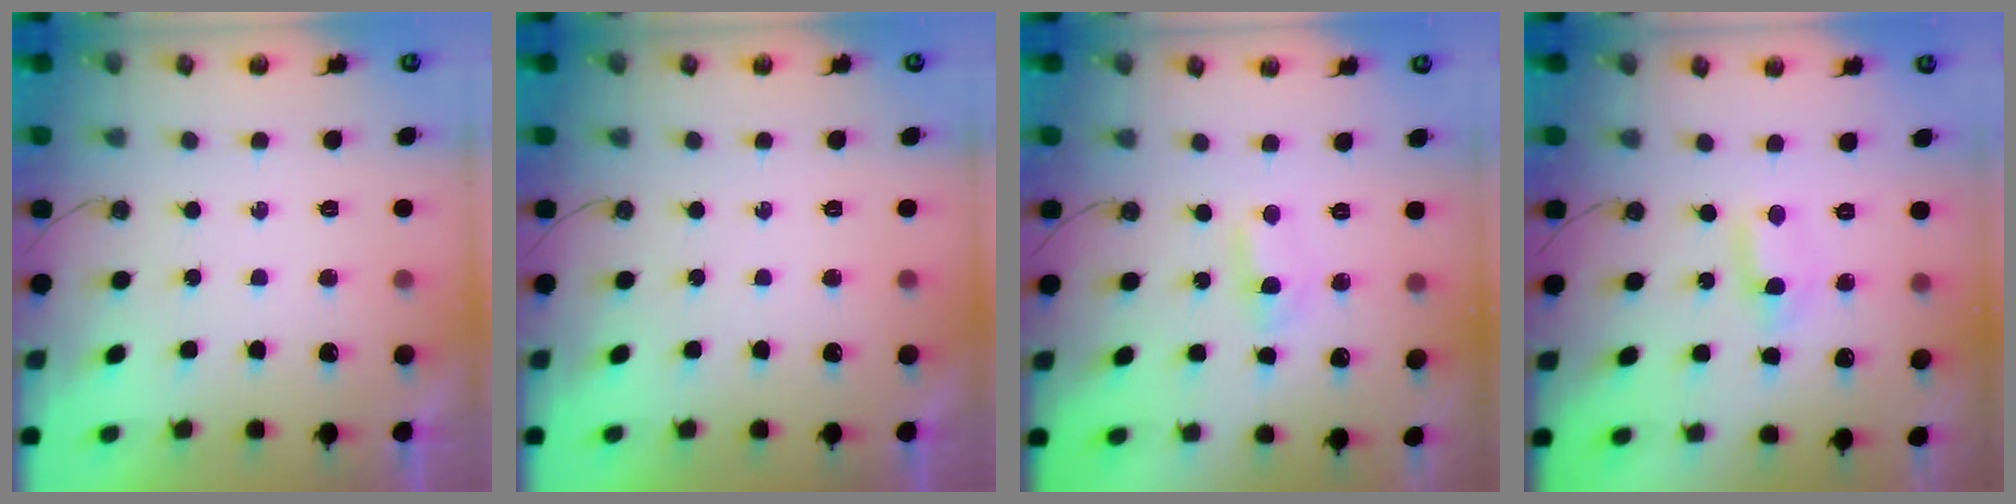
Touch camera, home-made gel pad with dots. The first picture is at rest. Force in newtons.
{"total": 0.0}
{"total": 1.3, "press": 1.1, "slide": 0.7}
{"total": 1.1, "press": 0.8, "slide": 0.6}